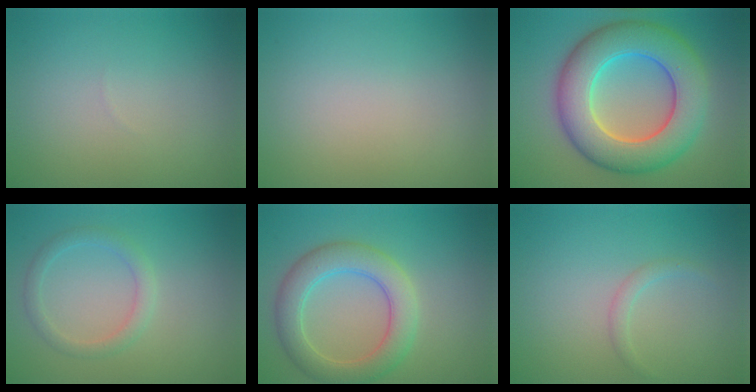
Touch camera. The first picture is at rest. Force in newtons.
{"total": 0.0}
{"total": 10.4, "press": 10.4, "slide": 0.2}
{"total": 2.0, "press": 2.0, "slide": 0.1}
{"total": 5.4, "press": 5.4, "slide": 0.1}
{"total": 1.1, "press": 1.1, "slide": 0.1}